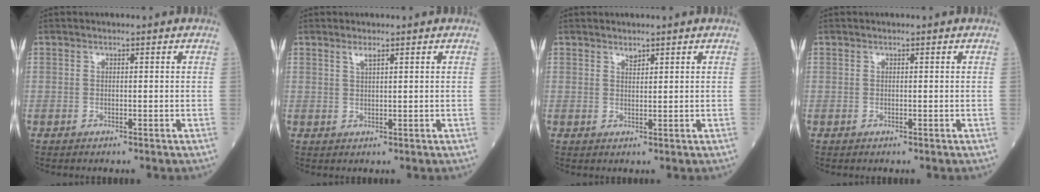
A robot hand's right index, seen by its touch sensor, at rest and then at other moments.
{"total": 1.3, "force": [0.9, 0.0, 0.9], "torque": [-0.020, 0.000, 0.018]}
{"total": 1.0, "force": [0.9, 0.3, 0.4], "torque": [-0.008, -0.005, 0.016]}
{"total": 0.0}